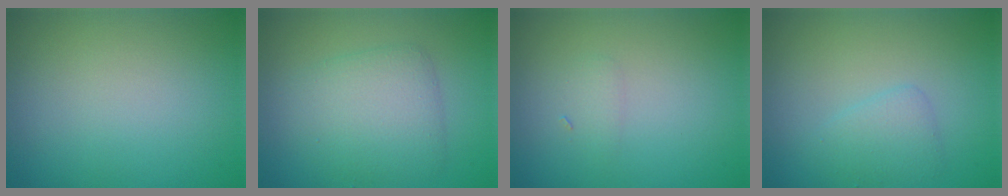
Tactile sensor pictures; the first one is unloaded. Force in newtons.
{"total": 4.2, "press": 4.2, "slide": 0.1}
{"total": 0.8, "press": 0.8, "slide": 0.1}
{"total": 1.8, "press": 1.8, "slide": 0.1}